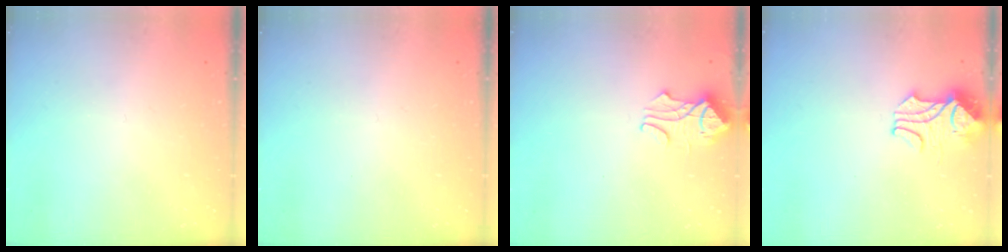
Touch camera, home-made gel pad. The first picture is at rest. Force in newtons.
{"total": 0.0}
{"total": 0.6, "press": 0.6, "slide": 0.2}
{"total": 2.2, "press": 2.1, "slide": 0.8}